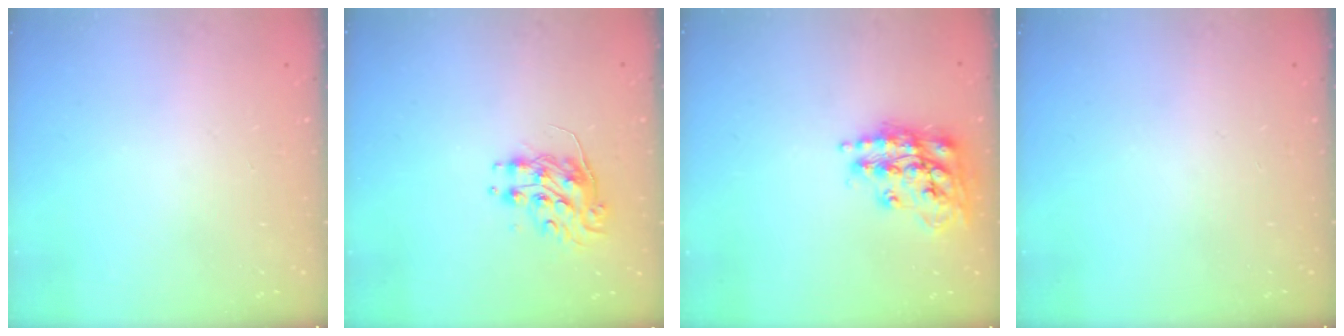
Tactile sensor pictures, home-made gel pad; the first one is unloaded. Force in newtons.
{"total": 8.8, "press": 8.7, "slide": 0.4}
{"total": 16.5, "press": 16.5, "slide": 1.1}
{"total": 0.0}